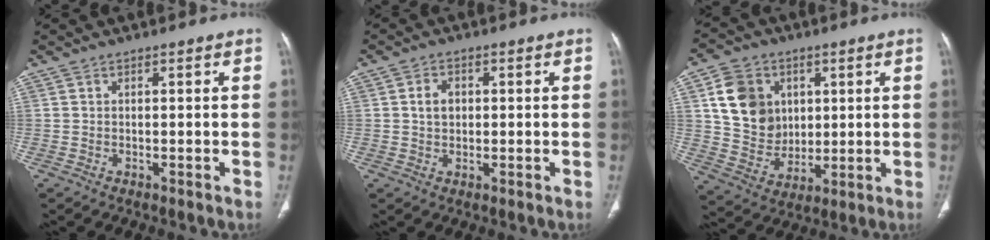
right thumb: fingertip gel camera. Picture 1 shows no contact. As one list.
[{"total": 3.4, "force": [0.6, 2.6, 2.2], "torque": [-0.025, 0.003, 0.010]}, {"total": 13.6, "force": [3.9, 11.2, 6.5], "torque": [-0.081, -0.013, 0.083]}]